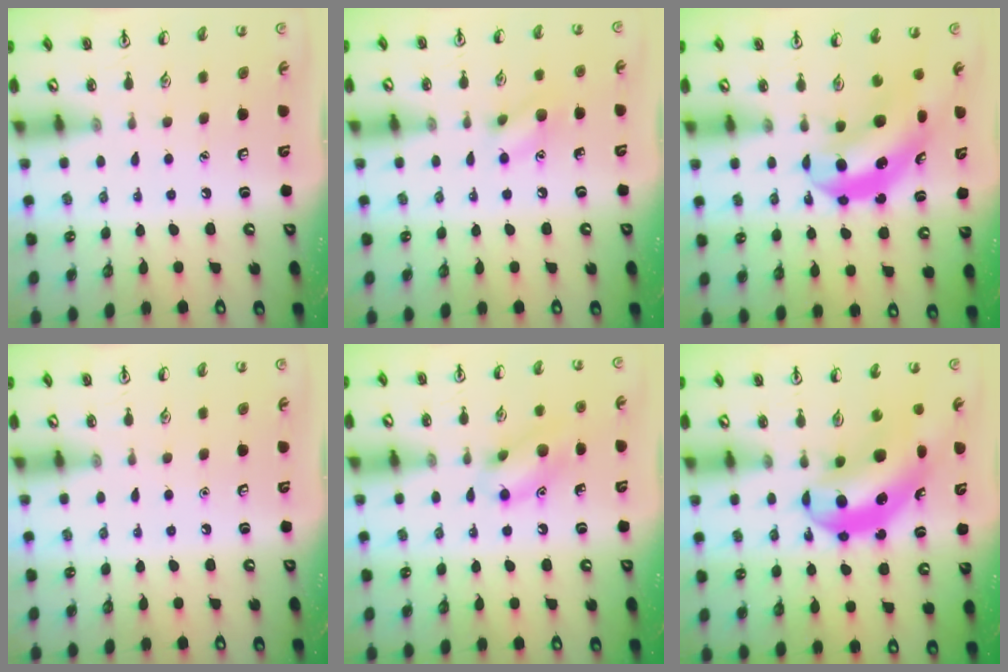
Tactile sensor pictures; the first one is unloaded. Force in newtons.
{"total": 7.9, "press": 7.8, "slide": 1.1}
{"total": 5.6, "press": 5.4, "slide": 1.5}
{"total": 0.0}
{"total": 11.3, "press": 11.2, "slide": 1.9}
{"total": 9.9, "press": 9.4, "slide": 3.1}